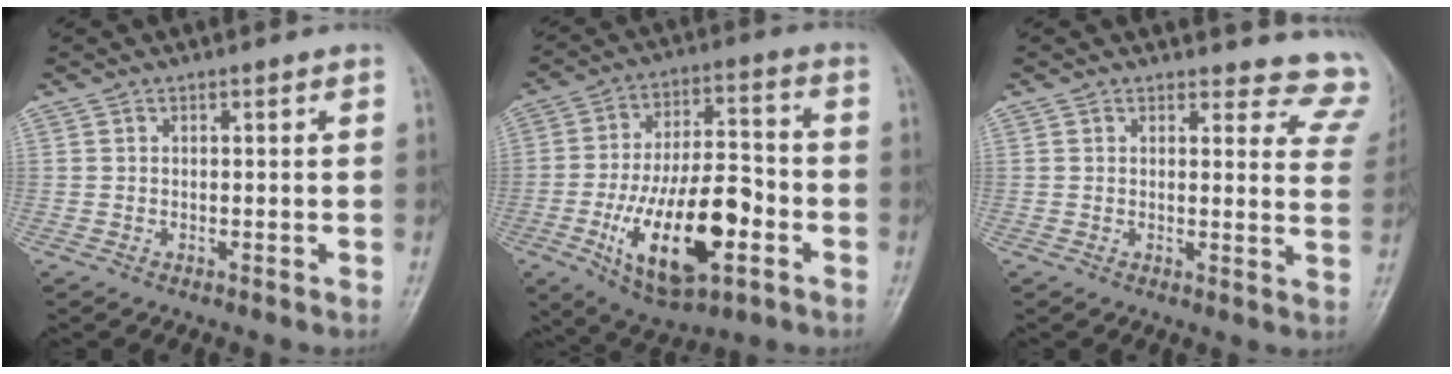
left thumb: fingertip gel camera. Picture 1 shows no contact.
{"total": 20.1, "force": [-6.6, 9.0, 16.7], "torque": [-0.278, 0.025, -0.104]}
{"total": 10.7, "force": [10.2, 3.3, -0.1], "torque": [0.060, -0.090, 0.069]}